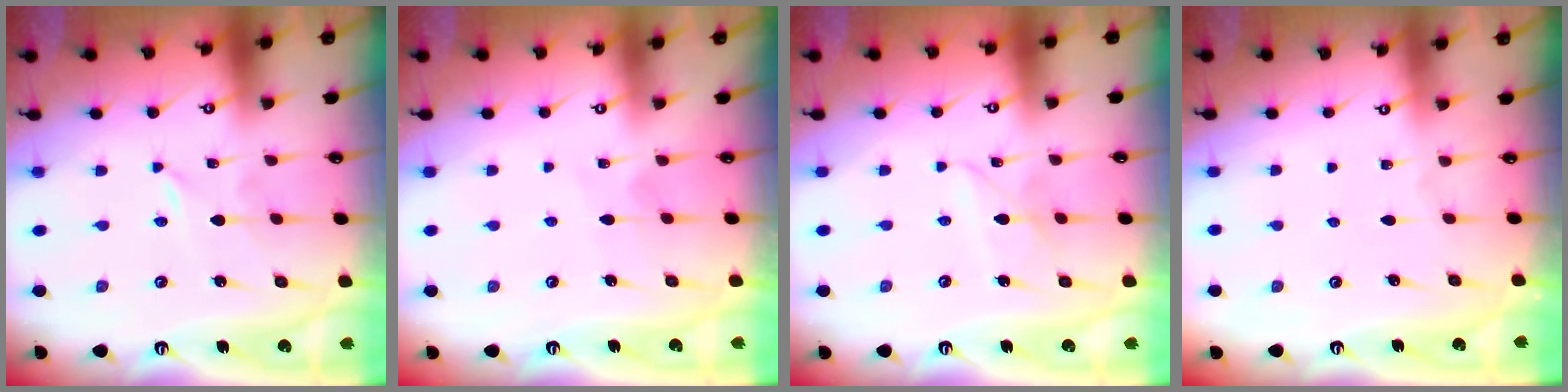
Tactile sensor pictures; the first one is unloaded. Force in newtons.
{"total": 5.3, "press": 5.2, "slide": 0.3}
{"total": 4.7, "press": 4.7, "slide": 0.4}
{"total": 0.0}